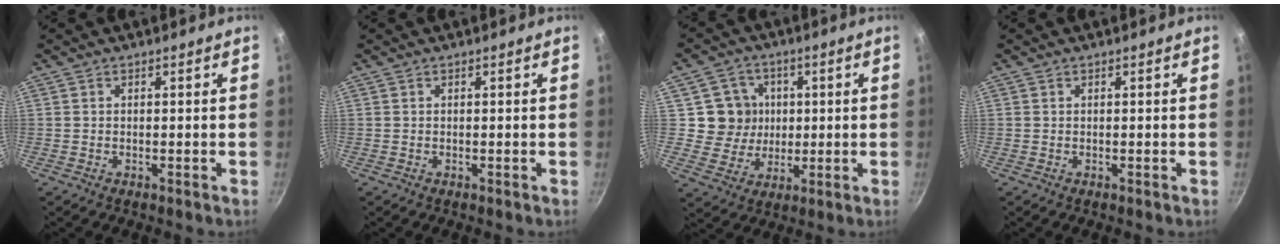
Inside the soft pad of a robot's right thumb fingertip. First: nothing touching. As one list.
[{"total": 0.0}, {"total": 8.9, "force": [1.3, 8.6, 2.2], "torque": [-0.003, -0.003, 0.020]}, {"total": 0.0}]